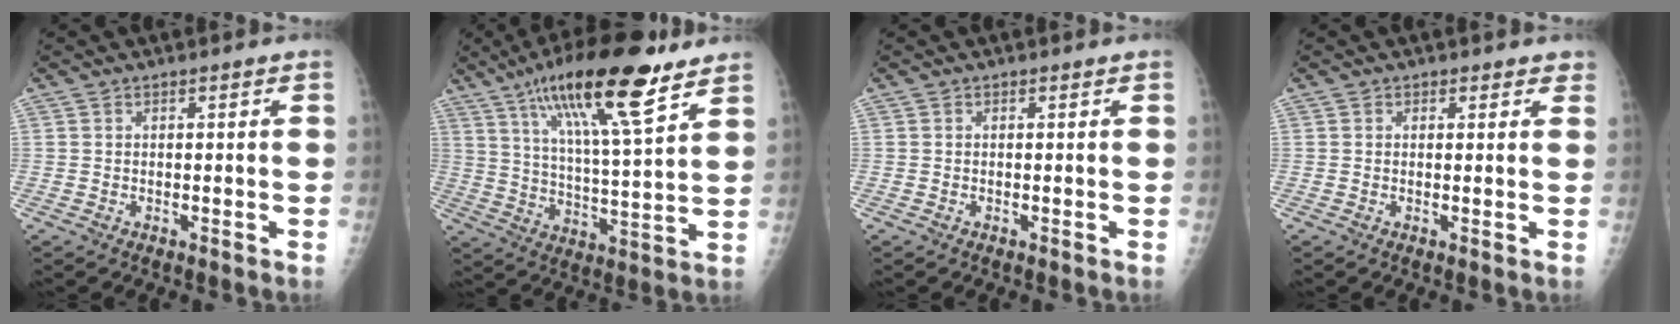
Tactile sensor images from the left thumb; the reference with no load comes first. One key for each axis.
{"total": 20.2, "fx": 12.4, "fy": 4.4, "fz": 15.3, "tx": -0.248, "ty": -0.041, "tz": 0.212}
{"total": 0.0}
{"total": 1.7, "fx": 1.2, "fy": 1.2, "fz": 0.2, "tx": 0.023, "ty": -0.004, "tz": 0.007}